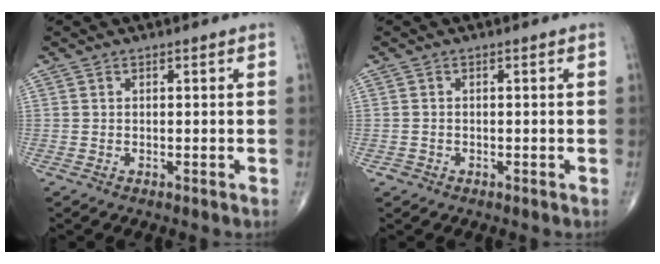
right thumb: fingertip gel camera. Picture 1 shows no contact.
{"total": 0.9, "force": [-0.5, 0.8, 0.1], "torque": [0.001, 0.005, -0.010]}